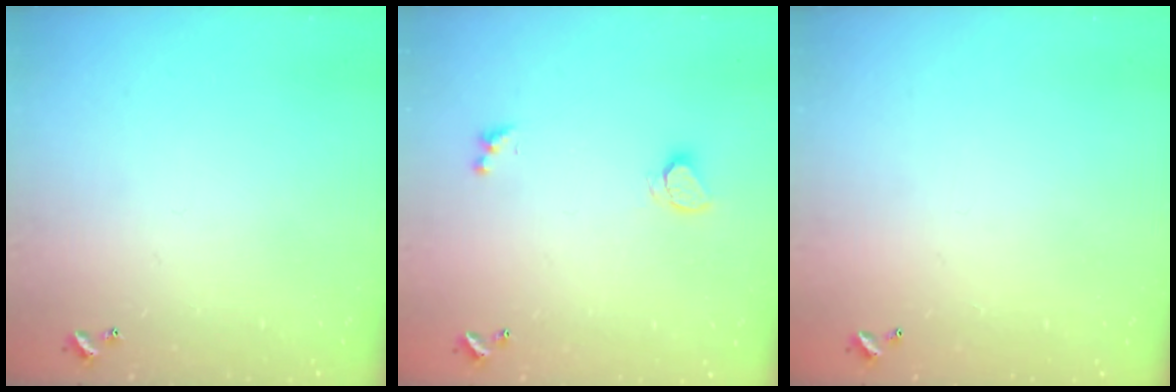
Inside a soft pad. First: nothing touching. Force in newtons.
{"total": 1.7, "press": 1.7, "slide": 0.2}
{"total": 2.8, "press": 2.8, "slide": 0.1}